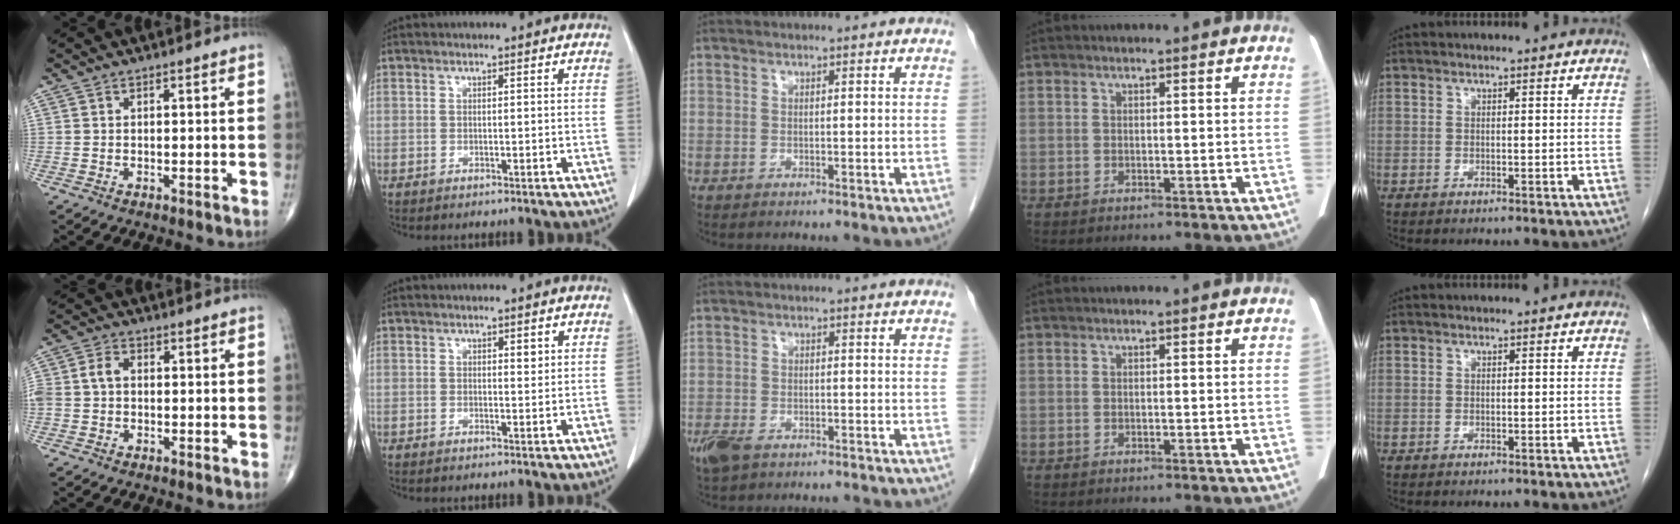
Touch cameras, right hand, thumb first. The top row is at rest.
{"thumb": {"total": 4.2, "force": [-0.1, 3.2, 2.8], "torque": [-0.061, 0.018, -0.004]}, "index": {"total": 1.0, "force": [0.5, 0.4, 0.8], "torque": [-0.011, -0.003, 0.007]}, "middle": {"total": 6.8, "force": [-5.3, 2.7, 3.2], "torque": [-0.062, -0.006, -0.082]}}